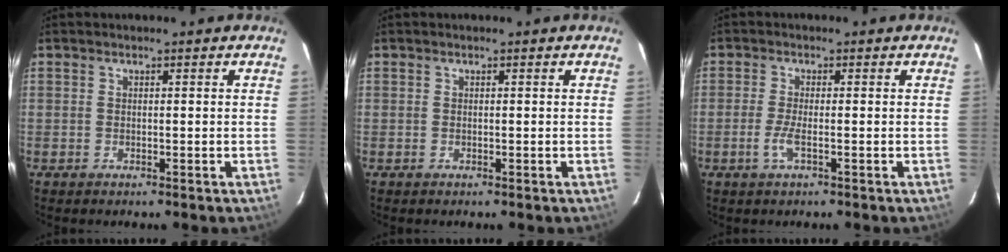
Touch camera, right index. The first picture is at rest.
{"total": 0.0}
{"total": 3.1, "force": [-1.2, 0.3, 2.9], "torque": [-0.064, -0.005, -0.025]}